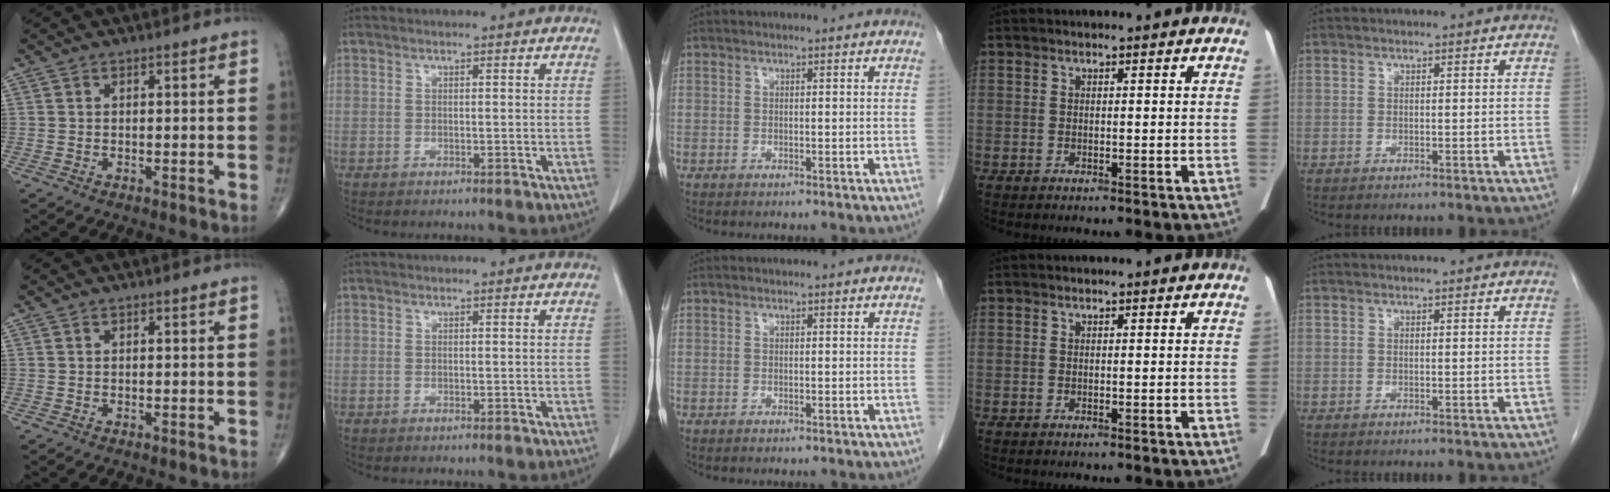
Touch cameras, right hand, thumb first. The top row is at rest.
{}